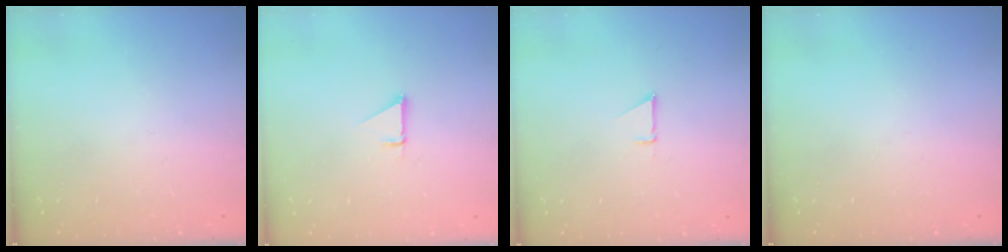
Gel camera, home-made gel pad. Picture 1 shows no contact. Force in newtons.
{"total": 0.9, "press": 0.9, "slide": 0.1}
{"total": 1.9, "press": 1.9, "slide": 0.0}
{"total": 0.0}